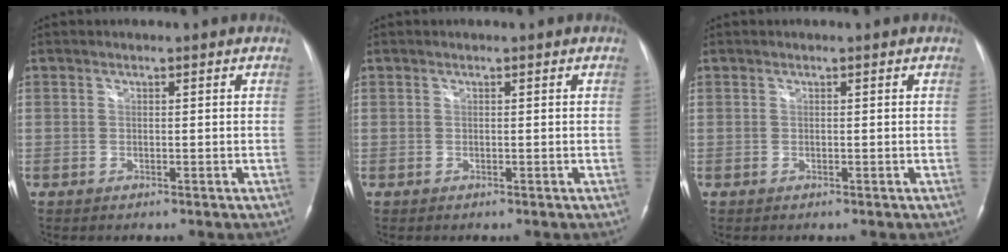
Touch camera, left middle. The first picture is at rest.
{"total": 0.0}
{"total": 0.0}